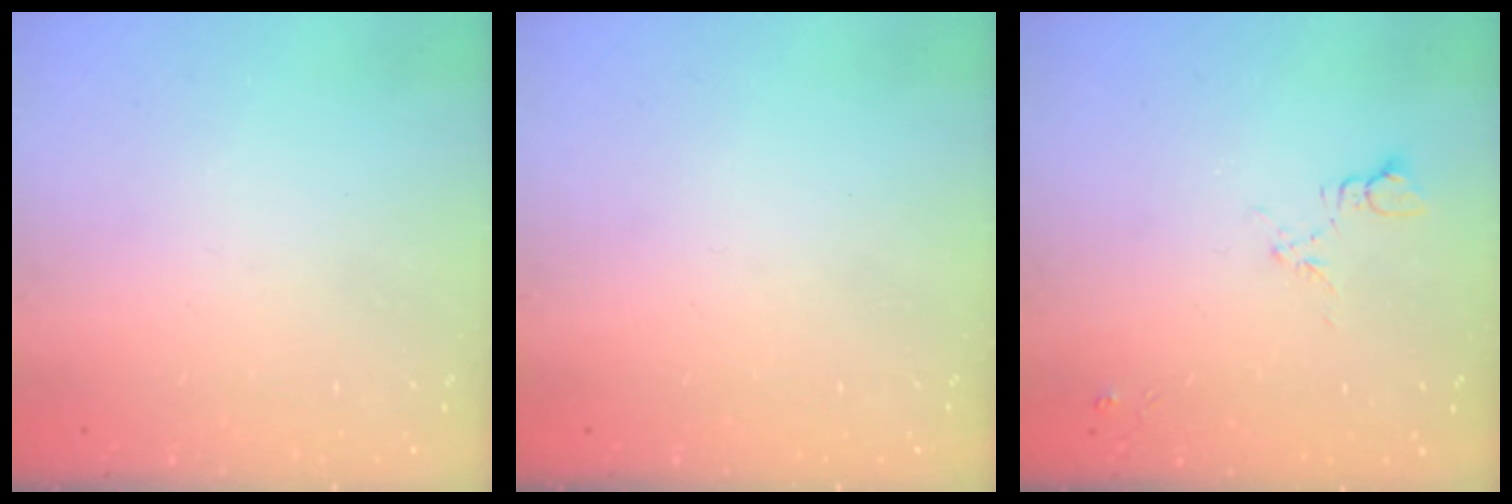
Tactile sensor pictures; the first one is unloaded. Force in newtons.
{"total": 0.0}
{"total": 5.1, "press": 5.0, "slide": 0.6}